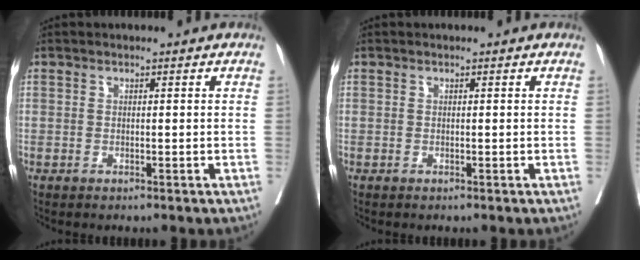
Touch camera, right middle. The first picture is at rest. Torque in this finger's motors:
{"motor_torque": [0.20, -0.19, -0.01, 0.00]}